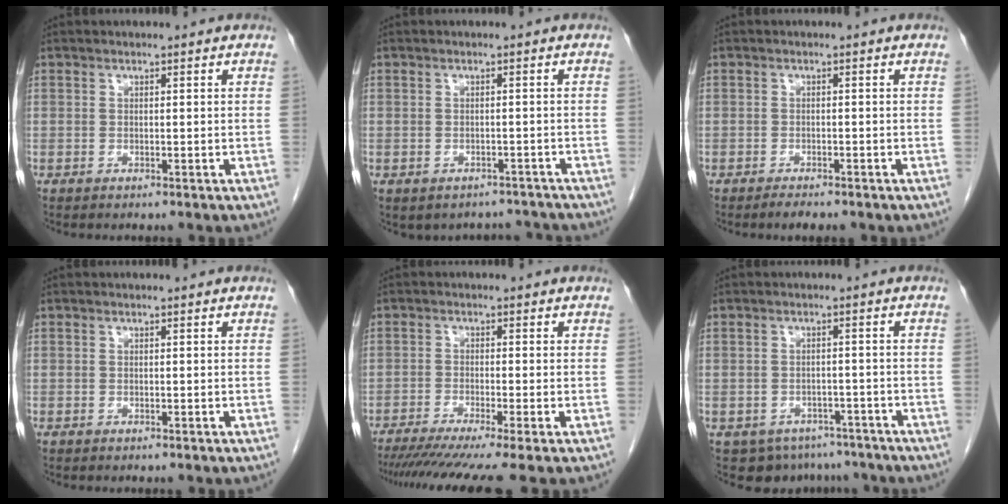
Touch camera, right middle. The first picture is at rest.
{"total": 5.6, "force": [-4.8, 2.9, 0.3], "torque": [0.005, 0.019, -0.052]}
{"total": 1.8, "force": [-1.5, 0.4, 0.9], "torque": [-0.022, -0.005, -0.021]}
{"total": 0.0}
{"total": 10.4, "force": [-8.3, -0.9, 6.3], "torque": [-0.084, -0.028, -0.128]}
{"total": 7.3, "force": [-5.6, 4.6, 1.0], "torque": [-0.004, 0.009, -0.066]}